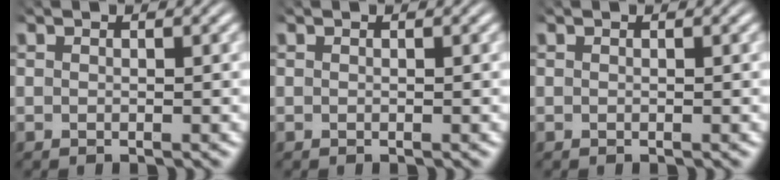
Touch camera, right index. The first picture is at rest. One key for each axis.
{"total": 0.0}
{"total": 0.0}